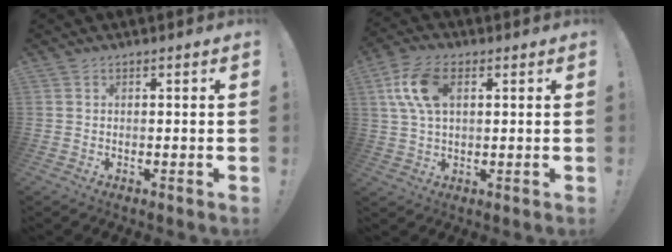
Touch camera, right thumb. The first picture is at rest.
{"total": 11.6, "force": [3.5, 6.6, 8.9], "torque": [-0.184, 0.006, 0.068]}